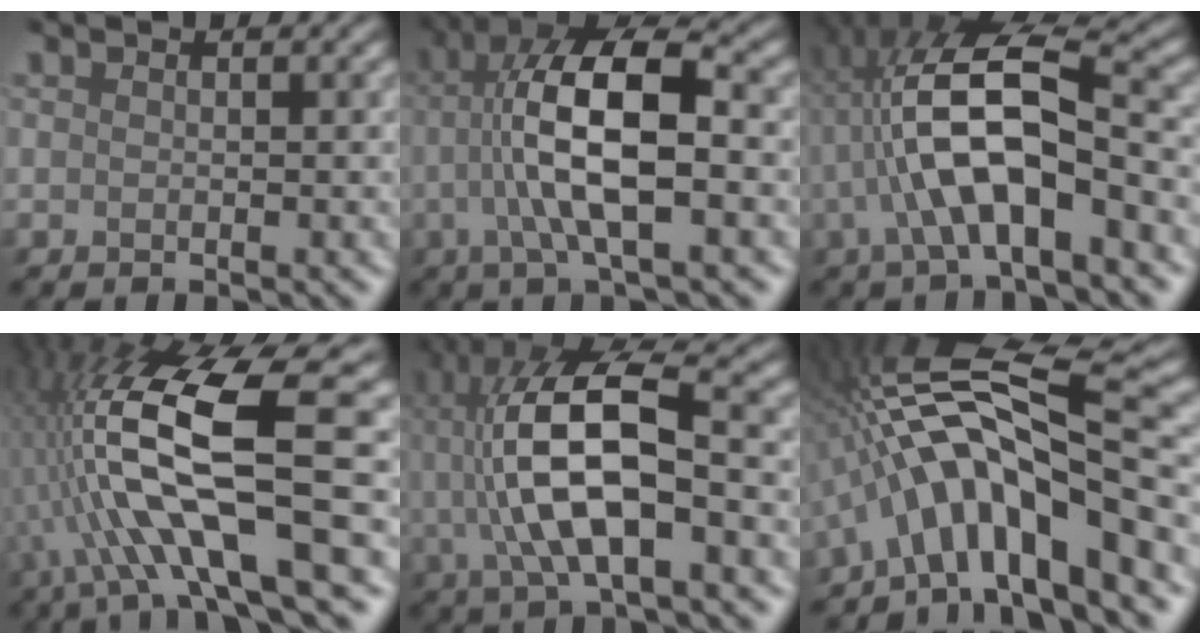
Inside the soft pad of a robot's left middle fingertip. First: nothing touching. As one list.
[{"total": 9.0, "force": [-0.1, 2.8, 8.6], "torque": [-0.171, 0.023, -0.003]}, {"total": 8.1, "force": [-1.0, 2.5, 7.6], "torque": [-0.150, 0.021, -0.012]}, {"total": 12.3, "force": [-2.4, 3.1, 11.7], "torque": [-0.222, 0.017, -0.043]}, {"total": 10.3, "force": [0.5, 3.1, 9.8], "torque": [-0.188, 0.021, 0.007]}, {"total": 12.9, "force": [-3.4, 3.4, 12.0], "torque": [-0.194, 0.030, -0.053]}]